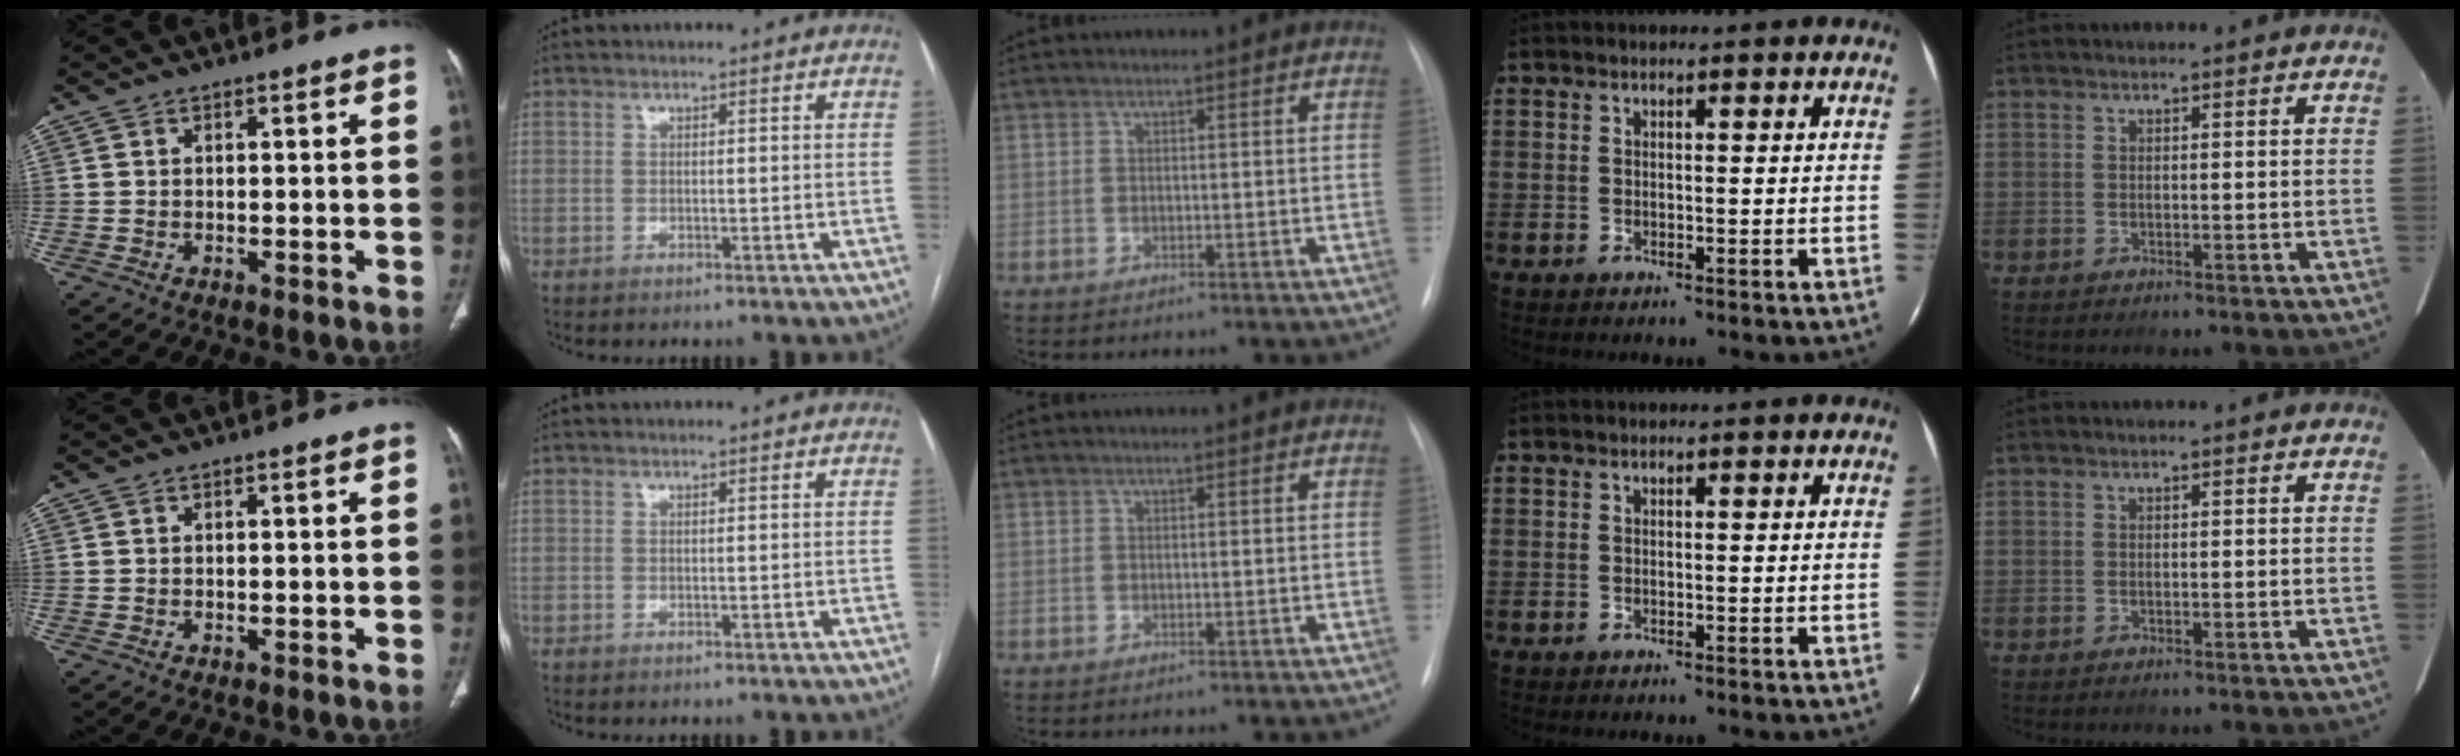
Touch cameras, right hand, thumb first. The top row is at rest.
{}